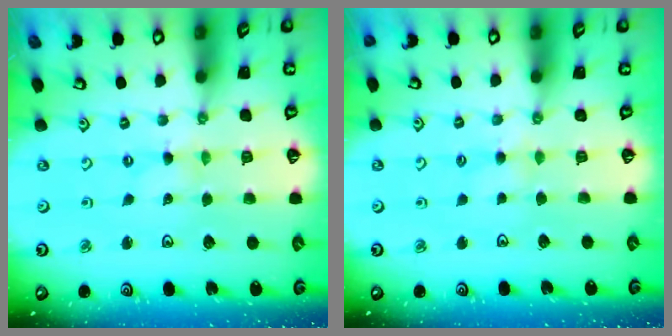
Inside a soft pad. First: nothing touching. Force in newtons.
{"total": 3.9, "press": 3.9, "slide": 0.6}